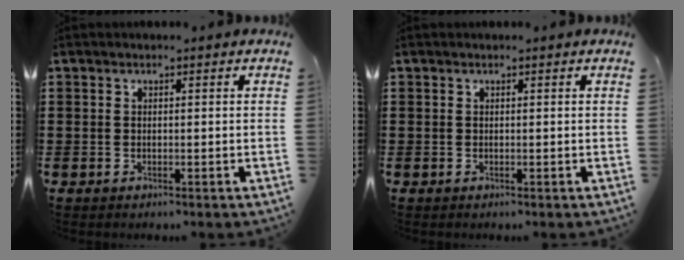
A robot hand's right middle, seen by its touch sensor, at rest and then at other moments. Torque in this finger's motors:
{"motor_torque": [-0.09, 0.12, 0.01, 0.01]}